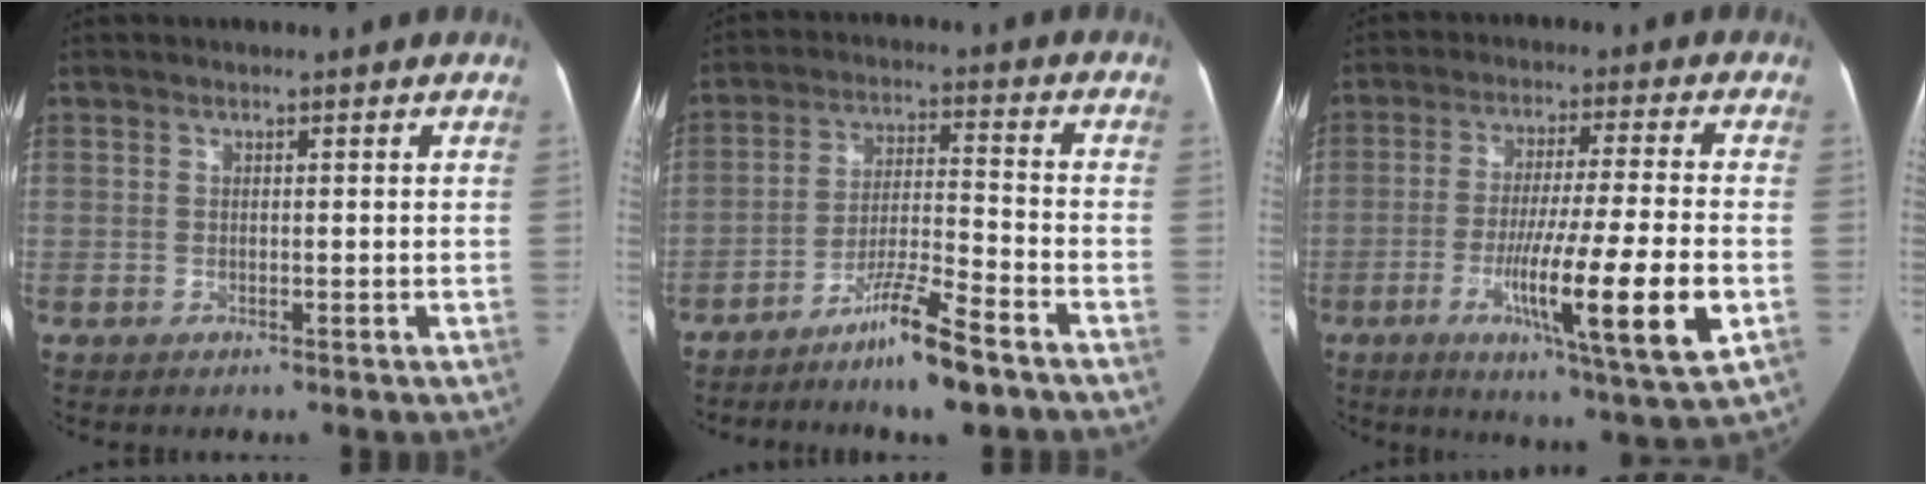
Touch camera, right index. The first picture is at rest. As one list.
[{"total": 9.4, "force": [-6.8, 0.1, 6.5], "torque": [-0.118, -0.017, -0.124]}, {"total": 16.0, "force": [-4.8, -0.4, 15.3], "torque": [-0.253, -0.031, -0.077]}]